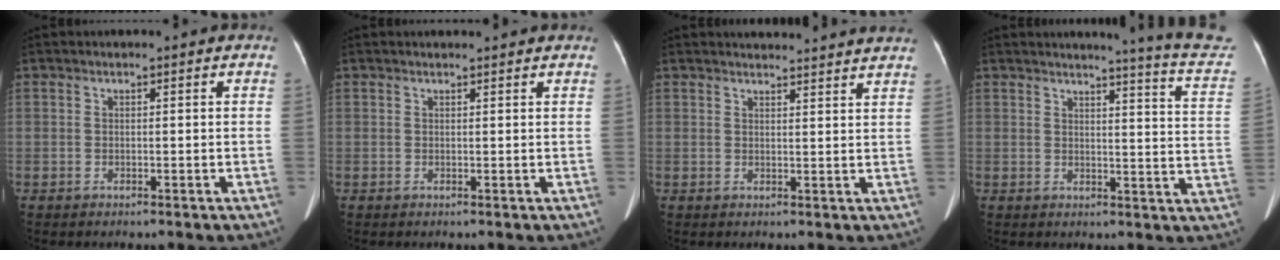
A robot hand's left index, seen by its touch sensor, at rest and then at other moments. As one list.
[{"total": 2.6, "force": [2.5, 0.2, 0.6], "torque": [-0.012, 0.014, 0.025]}, {"total": 11.2, "force": [11.0, 0.1, 2.4], "torque": [-0.021, -0.005, 0.108]}, {"total": 13.1, "force": [12.6, -1.5, 3.4], "torque": [-0.036, -0.106, 0.114]}]